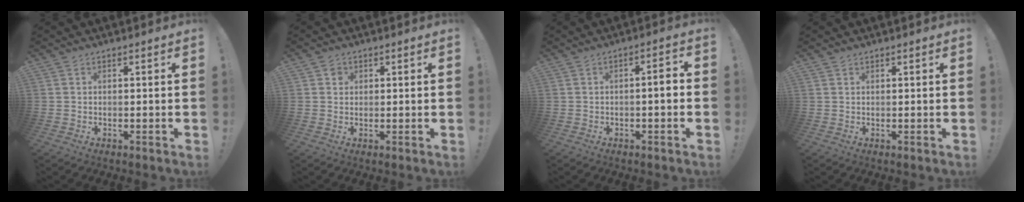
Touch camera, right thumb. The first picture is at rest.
{"total": 2.1, "force": [0.7, 1.9, 0.4], "torque": [-0.001, 0.000, 0.010]}
{"total": 3.9, "force": [-1.1, 0.5, 3.7], "torque": [-0.064, 0.009, -0.022]}
{"total": 0.6, "force": [0.6, 0.3, 0.0], "torque": [0.005, -0.002, 0.011]}